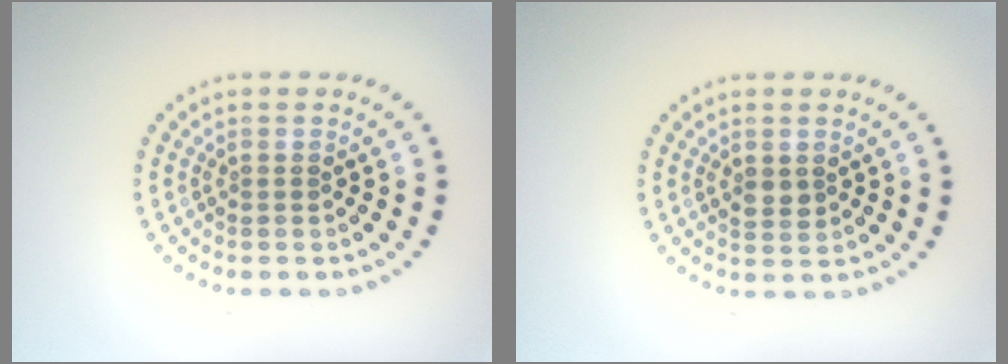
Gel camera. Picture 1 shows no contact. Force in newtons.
{"total": 1.6, "press": 1.6, "slide": 0.2}